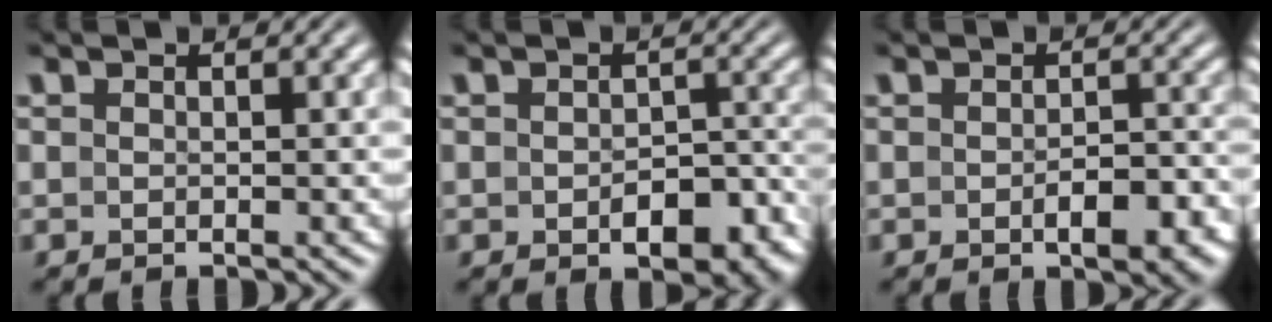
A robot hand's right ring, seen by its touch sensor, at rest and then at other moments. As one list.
[{"total": 4.3, "force": [-2.3, 2.0, 3.0], "torque": [-0.035, -0.011, -0.028]}, {"total": 3.4, "force": [-1.9, 1.4, 2.4], "torque": [-0.028, -0.004, -0.030]}]